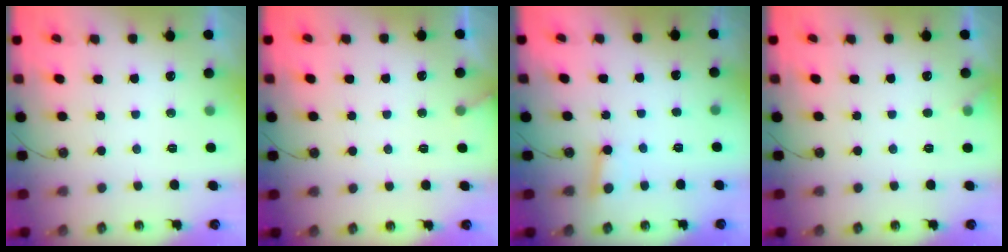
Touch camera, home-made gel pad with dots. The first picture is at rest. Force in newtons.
{"total": 4.1, "press": 4.0, "slide": 0.4}
{"total": 2.4, "press": 2.3, "slide": 0.6}
{"total": 3.2, "press": 3.2, "slide": 0.5}